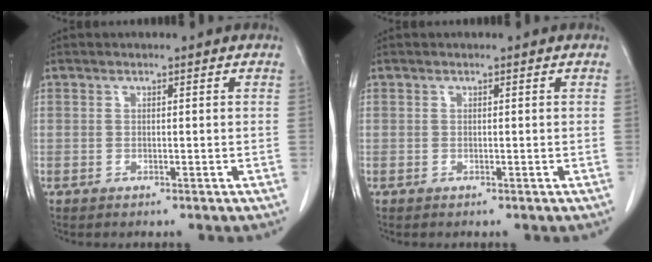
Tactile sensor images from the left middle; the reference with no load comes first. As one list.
[{"total": 0.0}]